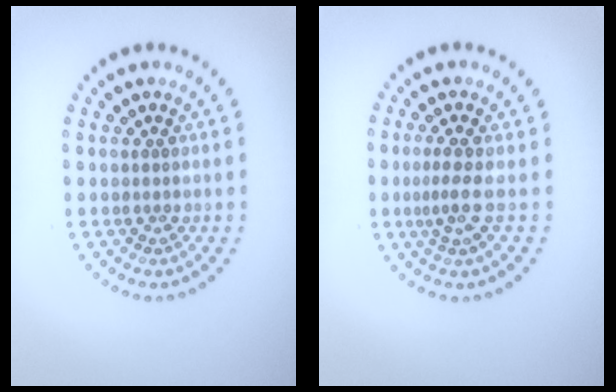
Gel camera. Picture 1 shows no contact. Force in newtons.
{"total": 2.3, "press": 1.5, "slide": 1.7}